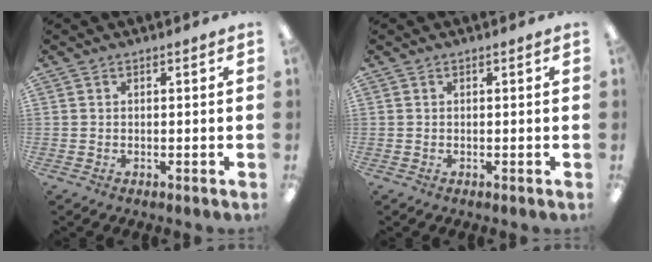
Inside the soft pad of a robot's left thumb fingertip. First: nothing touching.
{"total": 0.0}